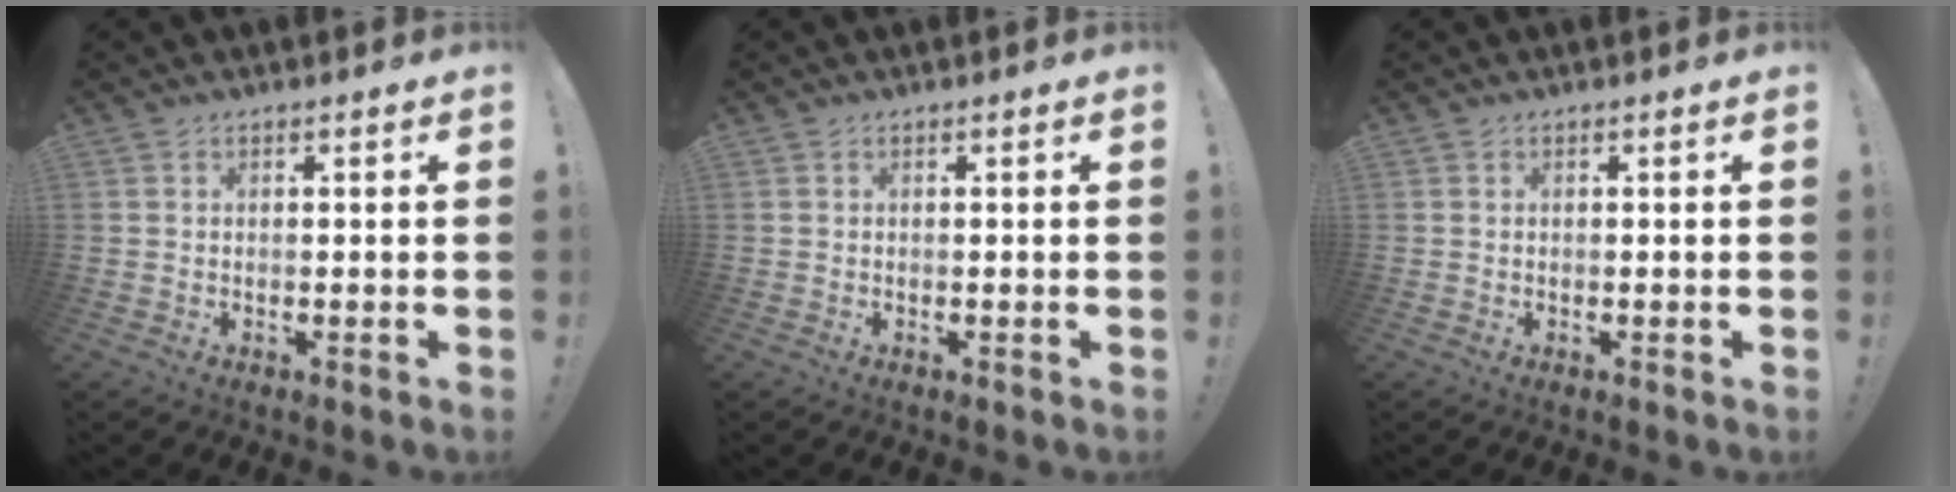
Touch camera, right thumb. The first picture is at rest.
{"total": 0.0}
{"total": 0.0}